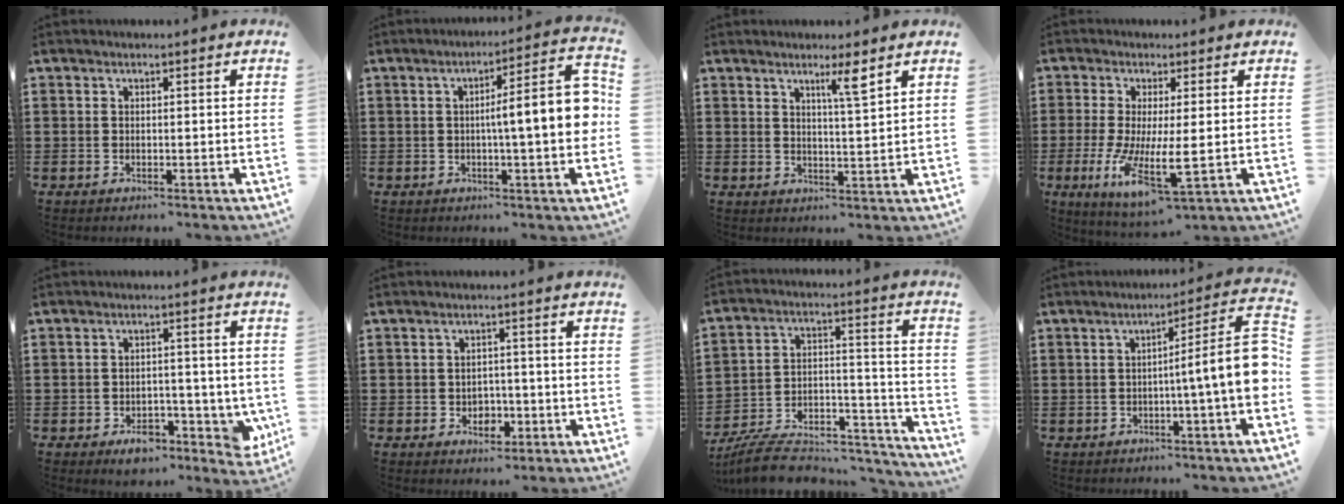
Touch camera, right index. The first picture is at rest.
{"total": 9.4, "force": [-0.1, 1.5, 9.3], "torque": [-0.140, -0.008, -0.009]}
{"total": 4.0, "force": [2.7, 0.0, 3.0], "torque": [-0.049, -0.007, 0.040]}
{"total": 7.4, "force": [-1.0, 1.2, 7.3], "torque": [-0.142, -0.025, -0.017]}
{"total": 5.6, "force": [-2.0, 4.1, 3.2], "torque": [-0.042, 0.010, -0.033]}
{"total": 2.6, "force": [-1.0, 2.0, 1.4], "torque": [-0.023, 0.000, -0.023]}
{"total": 10.2, "force": [-8.7, 3.1, 4.2], "torque": [-0.066, 0.024, -0.164]}
{"total": 10.2, "force": [-1.1, 0.9, 10.1], "torque": [-0.155, -0.016, -0.024]}